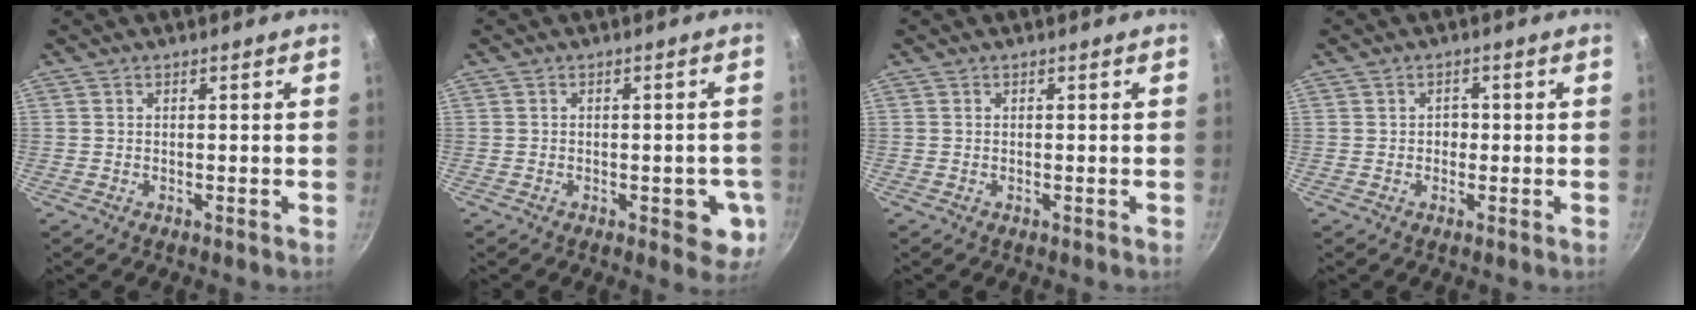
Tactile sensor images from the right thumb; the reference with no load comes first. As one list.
[{"total": 6.6, "force": [-1.8, 3.3, 5.4], "torque": [-0.034, 0.000, -0.022]}, {"total": 0.0}, {"total": 1.8, "force": [-0.2, 1.6, 0.8], "torque": [0.002, 0.007, -0.004]}]